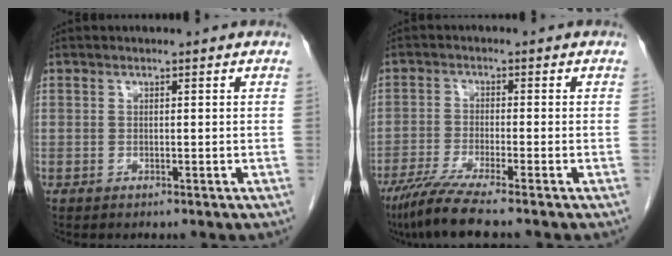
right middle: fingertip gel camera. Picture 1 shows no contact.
{"total": 6.8, "force": [-5.4, -0.9, 4.1], "torque": [-0.076, -0.026, -0.101]}